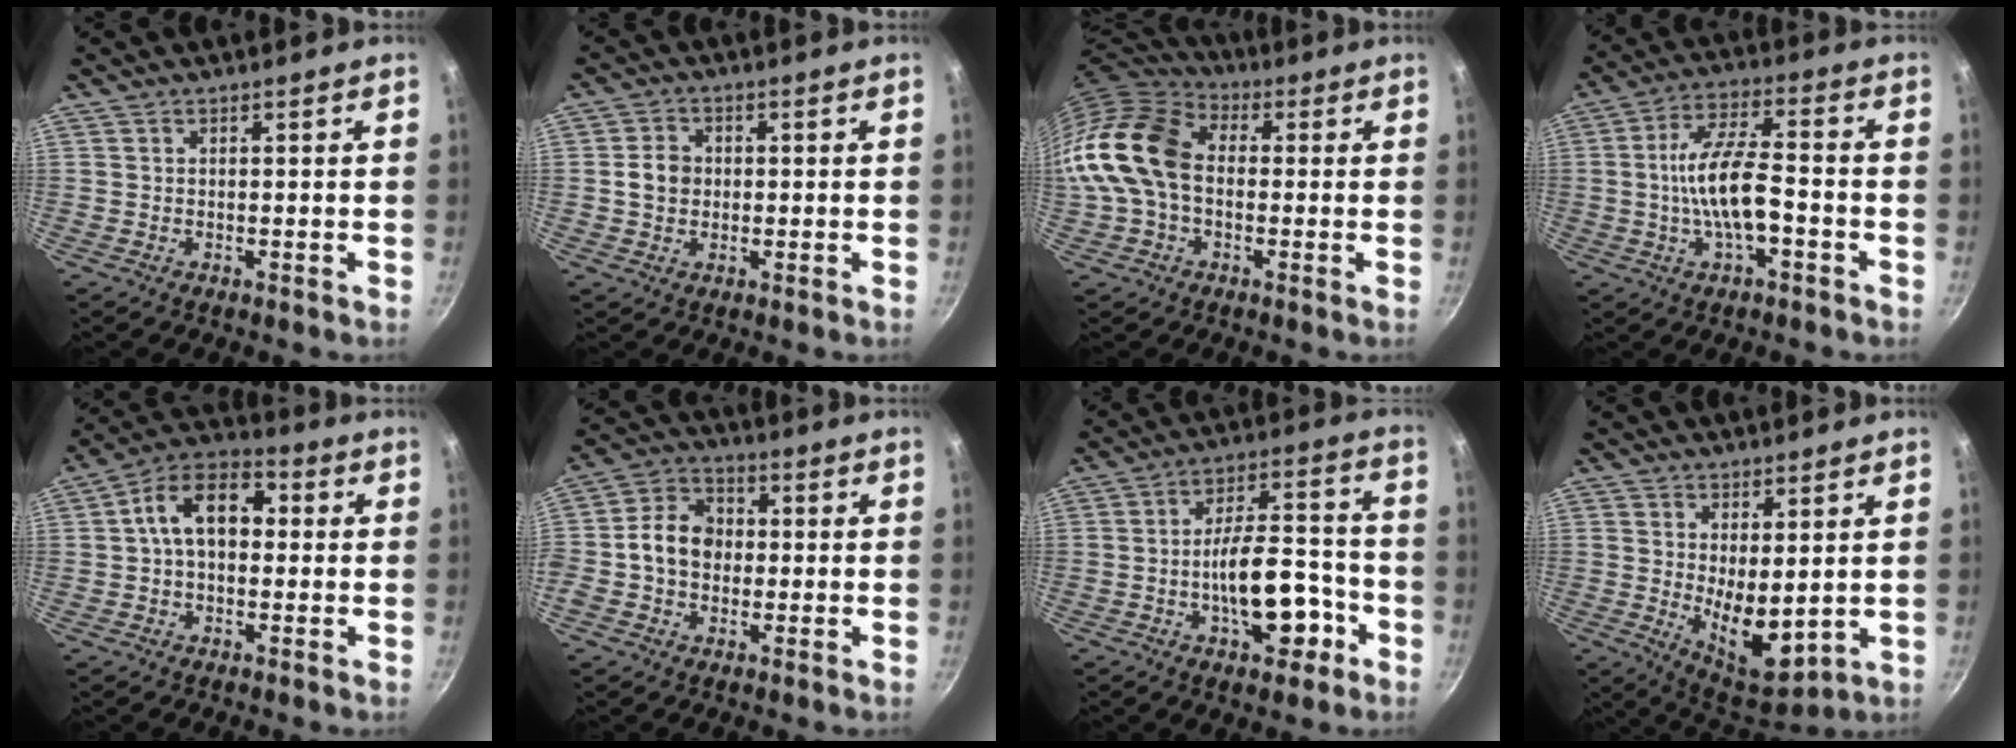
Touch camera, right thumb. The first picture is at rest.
{"total": 4.5, "force": [0.0, 3.8, 2.4], "torque": [-0.026, 0.009, -0.007]}
{"total": 17.3, "force": [-0.7, 12.2, 12.2], "torque": [-0.225, 0.040, -0.029]}
{"total": 11.7, "force": [-2.4, 4.5, 10.5], "torque": [-0.186, 0.033, -0.050]}
{"total": 11.8, "force": [1.1, 7.8, 8.7], "torque": [-0.106, 0.034, -0.001]}
{"total": 9.6, "force": [-0.5, 7.7, 5.7], "torque": [-0.071, 0.023, -0.028]}
{"total": 14.2, "force": [-5.1, 6.7, 11.4], "torque": [-0.139, 0.055, -0.072]}
{"total": 10.2, "force": [1.1, 4.7, 9.0], "torque": [-0.114, -0.037, 0.035]}